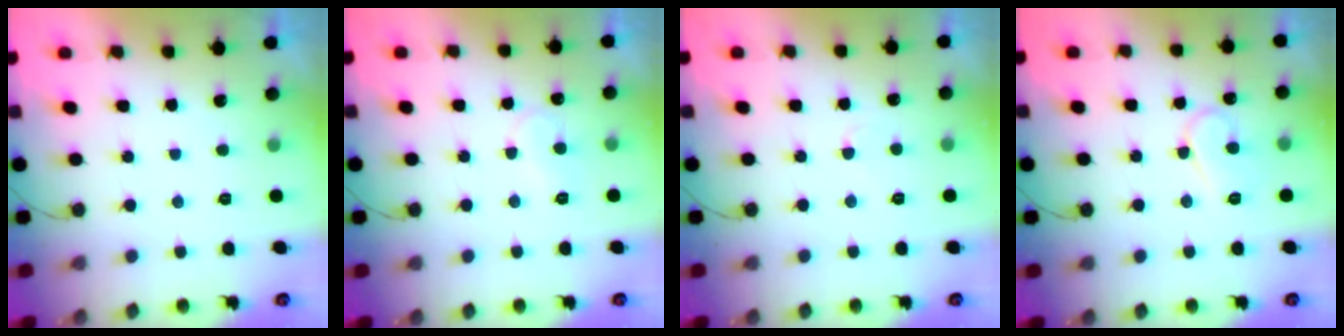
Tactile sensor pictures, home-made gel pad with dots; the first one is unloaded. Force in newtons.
{"total": 5.7, "press": 5.7, "slide": 0.6}
{"total": 2.7, "press": 2.7, "slide": 0.2}
{"total": 9.2, "press": 9.1, "slide": 1.0}